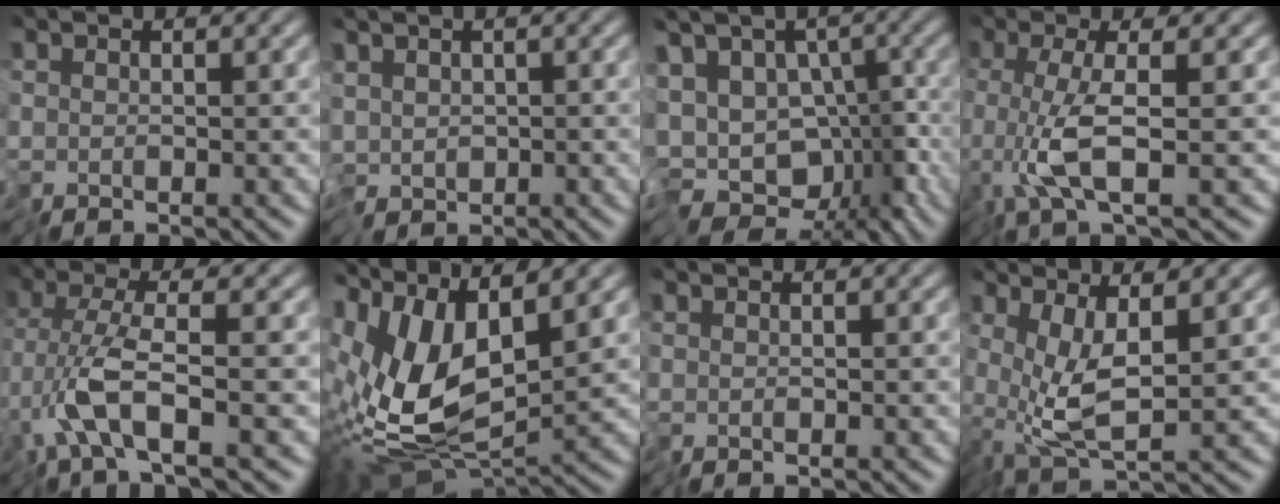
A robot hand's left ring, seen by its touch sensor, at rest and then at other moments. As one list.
[{"total": 2.8, "force": [-0.8, 2.0, 1.8], "torque": [-0.045, -0.004, -0.021]}, {"total": 9.1, "force": [-2.6, 6.5, 5.8], "torque": [-0.075, -0.008, -0.025]}, {"total": 3.7, "force": [-0.7, 0.2, 3.6], "torque": [-0.072, -0.006, -0.019]}, {"total": 4.6, "force": [-2.1, 0.4, 4.1], "torque": [-0.099, -0.001, -0.050]}, {"total": 11.0, "force": [1.3, 4.9, 9.7], "torque": [-0.218, -0.012, 0.025]}, {"total": 0.0}, {"total": 4.4, "force": [0.3, 1.0, 4.3], "torque": [-0.097, -0.009, 0.007]}]